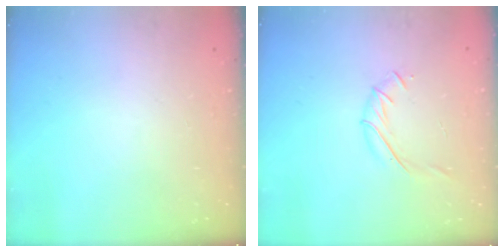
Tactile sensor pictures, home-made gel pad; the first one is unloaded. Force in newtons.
{"total": 5.5, "press": 5.4, "slide": 1.0}